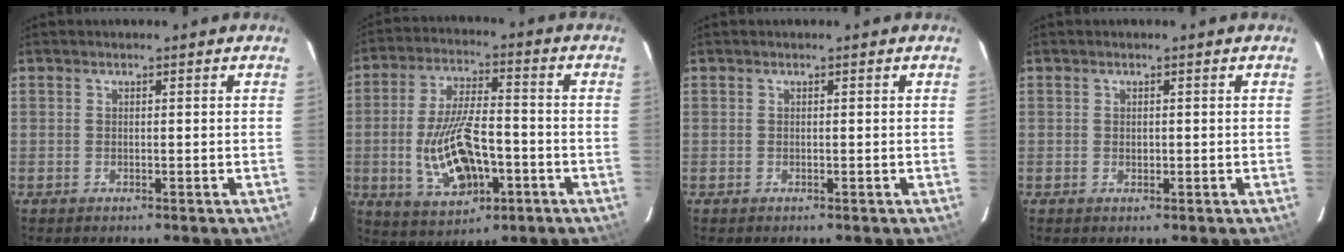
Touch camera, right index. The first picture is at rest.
{"total": 14.0, "force": [-3.8, 6.4, 11.9], "torque": [-0.245, -0.006, -0.053]}
{"total": 0.0}
{"total": 0.6, "force": [0.0, 0.5, 0.3], "torque": [-0.002, 0.000, 0.002]}